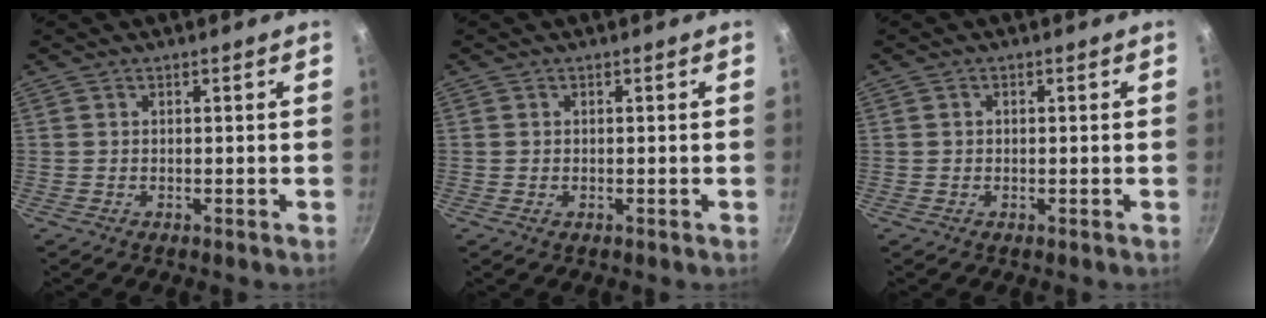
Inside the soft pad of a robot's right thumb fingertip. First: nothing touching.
{"total": 0.0}
{"total": 0.6, "force": [0.0, 0.6, 0.3], "torque": [-0.004, 0.004, 0.000]}